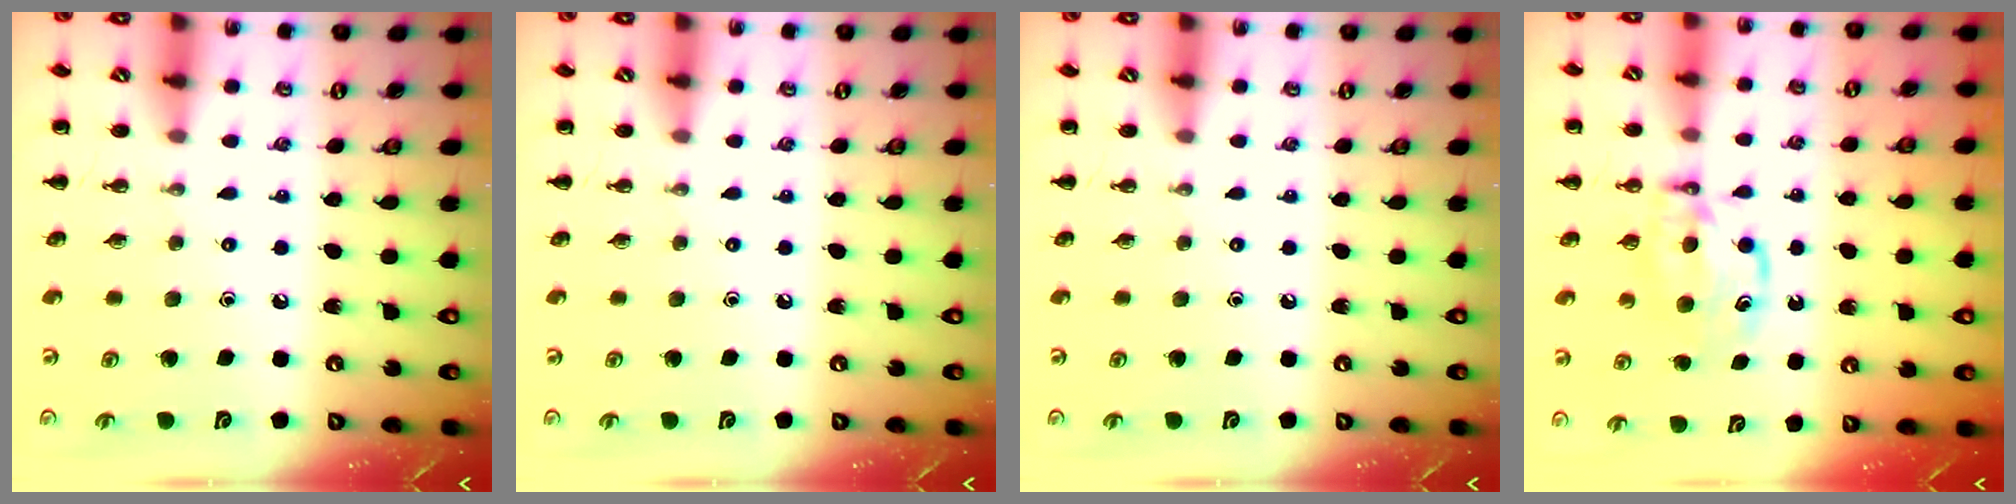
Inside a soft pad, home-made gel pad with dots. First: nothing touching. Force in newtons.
{"total": 0.0}
{"total": 0.0}
{"total": 6.8, "press": 6.8, "slide": 0.6}